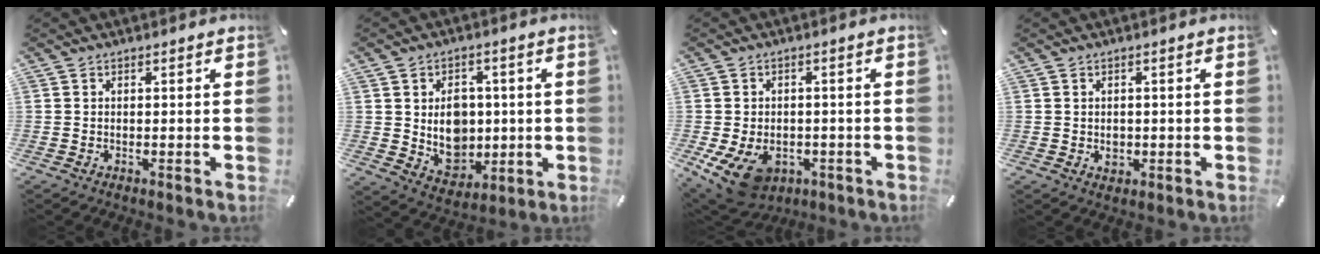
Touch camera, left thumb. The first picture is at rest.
{"total": 10.5, "force": [0.8, 9.0, 5.2], "torque": [-0.080, -0.005, 0.022]}
{"total": 10.0, "force": [-4.2, 7.1, 5.6], "torque": [-0.103, 0.019, -0.071]}
{"total": 2.1, "force": [-0.2, 1.9, 0.9], "torque": [-0.010, -0.001, -0.006]}